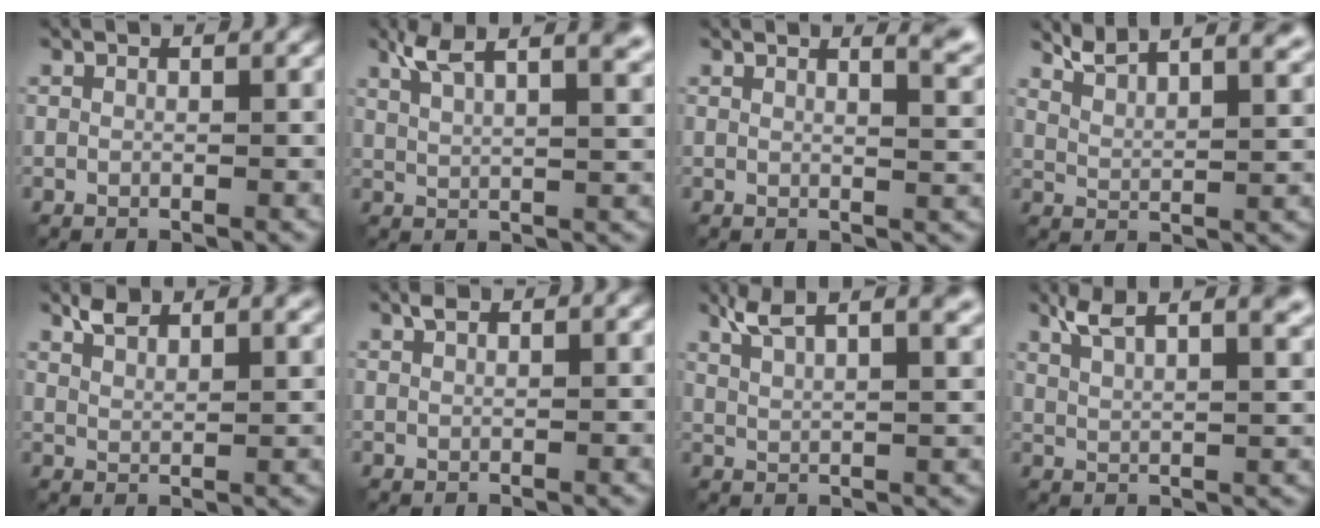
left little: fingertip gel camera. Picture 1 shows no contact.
{"total": 7.7, "force": [4.7, 2.5, 5.5], "torque": [-0.075, 0.027, 0.069]}
{"total": 3.8, "force": [2.7, 1.2, 2.5], "torque": [-0.010, 0.012, 0.023]}
{"total": 5.9, "force": [4.7, 1.5, 3.1], "torque": [-0.046, 0.013, 0.073]}
{"total": 3.4, "force": [2.8, 0.9, 1.8], "torque": [-0.032, 0.005, 0.051]}
{"total": 1.2, "force": [0.7, 0.5, 0.8], "torque": [-0.016, 0.003, 0.014]}
{"total": 7.0, "force": [4.7, 2.1, 4.8], "torque": [-0.068, 0.025, 0.068]}
{"total": 7.0, "force": [4.6, 2.1, 4.8], "torque": [-0.067, 0.022, 0.067]}